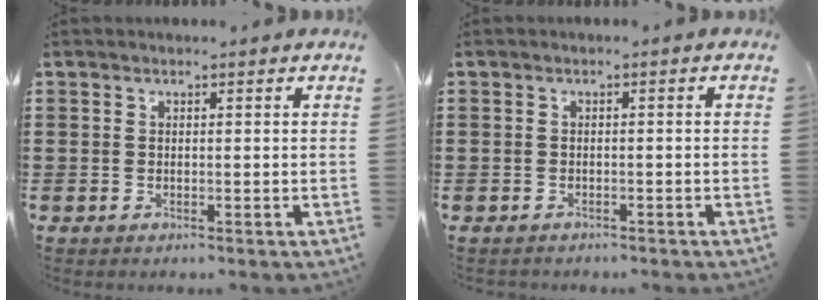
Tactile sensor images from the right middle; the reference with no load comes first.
{"total": 0.6, "force": [-0.6, 0.1, 0.0], "torque": [-0.002, -0.001, -0.012]}